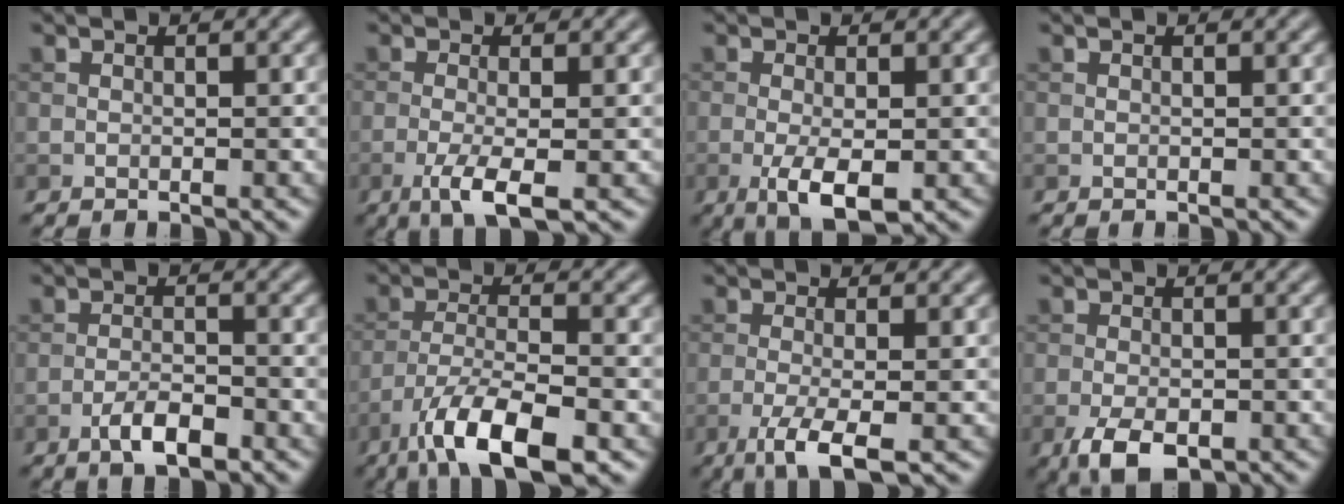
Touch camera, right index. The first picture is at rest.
{"total": 3.9, "force": [-1.5, 0.9, 3.5], "torque": [-0.068, -0.004, -0.029]}
{"total": 3.9, "force": [-1.2, 1.3, 3.4], "torque": [-0.064, -0.008, -0.020]}
{"total": 0.0}
{"total": 3.3, "force": [-1.9, 1.1, 2.4], "torque": [-0.045, 0.003, -0.037]}
{"total": 8.8, "force": [-5.3, 2.5, 6.5], "torque": [-0.116, -0.004, -0.098]}
{"total": 4.2, "force": [-1.8, 1.0, 3.7], "torque": [-0.071, -0.004, -0.038]}
{"total": 4.4, "force": [-2.2, 2.2, 3.2], "torque": [-0.062, -0.008, -0.038]}